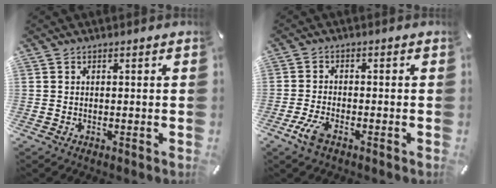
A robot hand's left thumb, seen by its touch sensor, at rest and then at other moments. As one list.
[{"total": 4.6, "force": [-2.6, 1.7, 3.4], "torque": [-0.093, -0.005, -0.056]}]